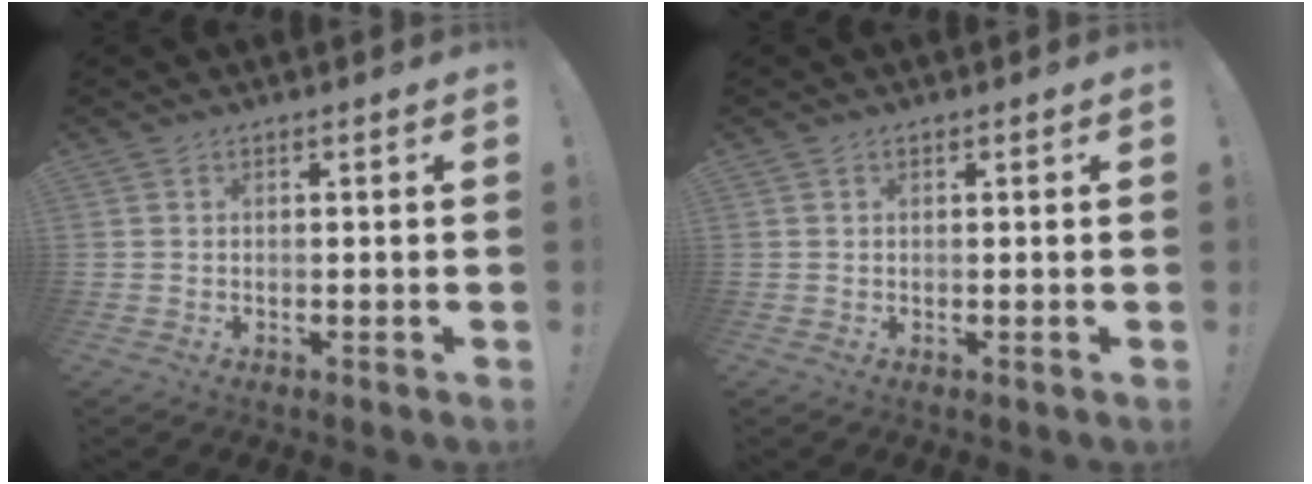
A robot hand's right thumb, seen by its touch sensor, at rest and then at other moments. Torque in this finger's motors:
{"motor_torque": [-0.30, 0.03, -0.38, 0.06, 0.10]}